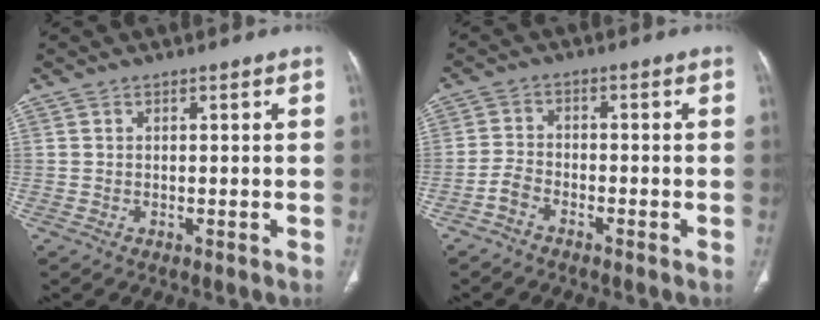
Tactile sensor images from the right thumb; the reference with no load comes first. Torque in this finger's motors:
{"motor_torque": [-0.17, -0.14, -0.26, 0.09, 0.01]}